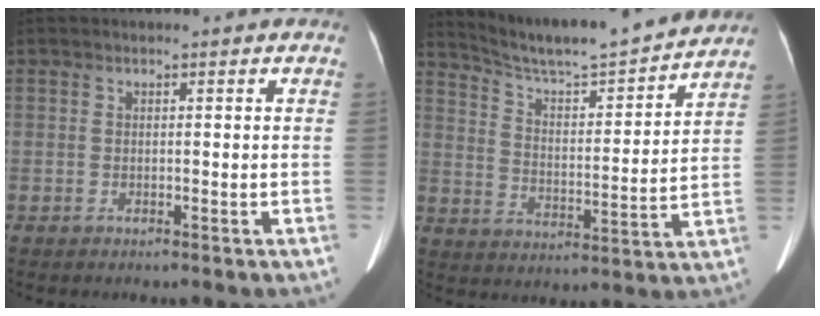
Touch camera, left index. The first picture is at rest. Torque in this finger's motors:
{"motor_torque": [-0.02, -0.83, -0.06, 0.01]}